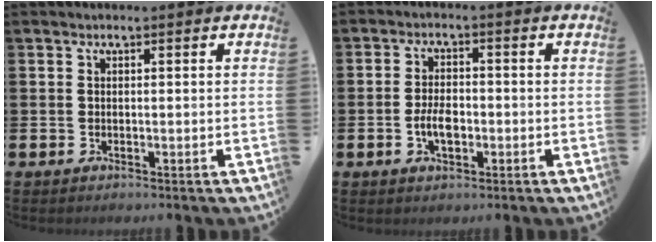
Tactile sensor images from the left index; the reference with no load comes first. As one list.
[{"total": 3.8, "force": [-0.8, 2.0, 3.0], "torque": [-0.044, 0.000, -0.016]}]